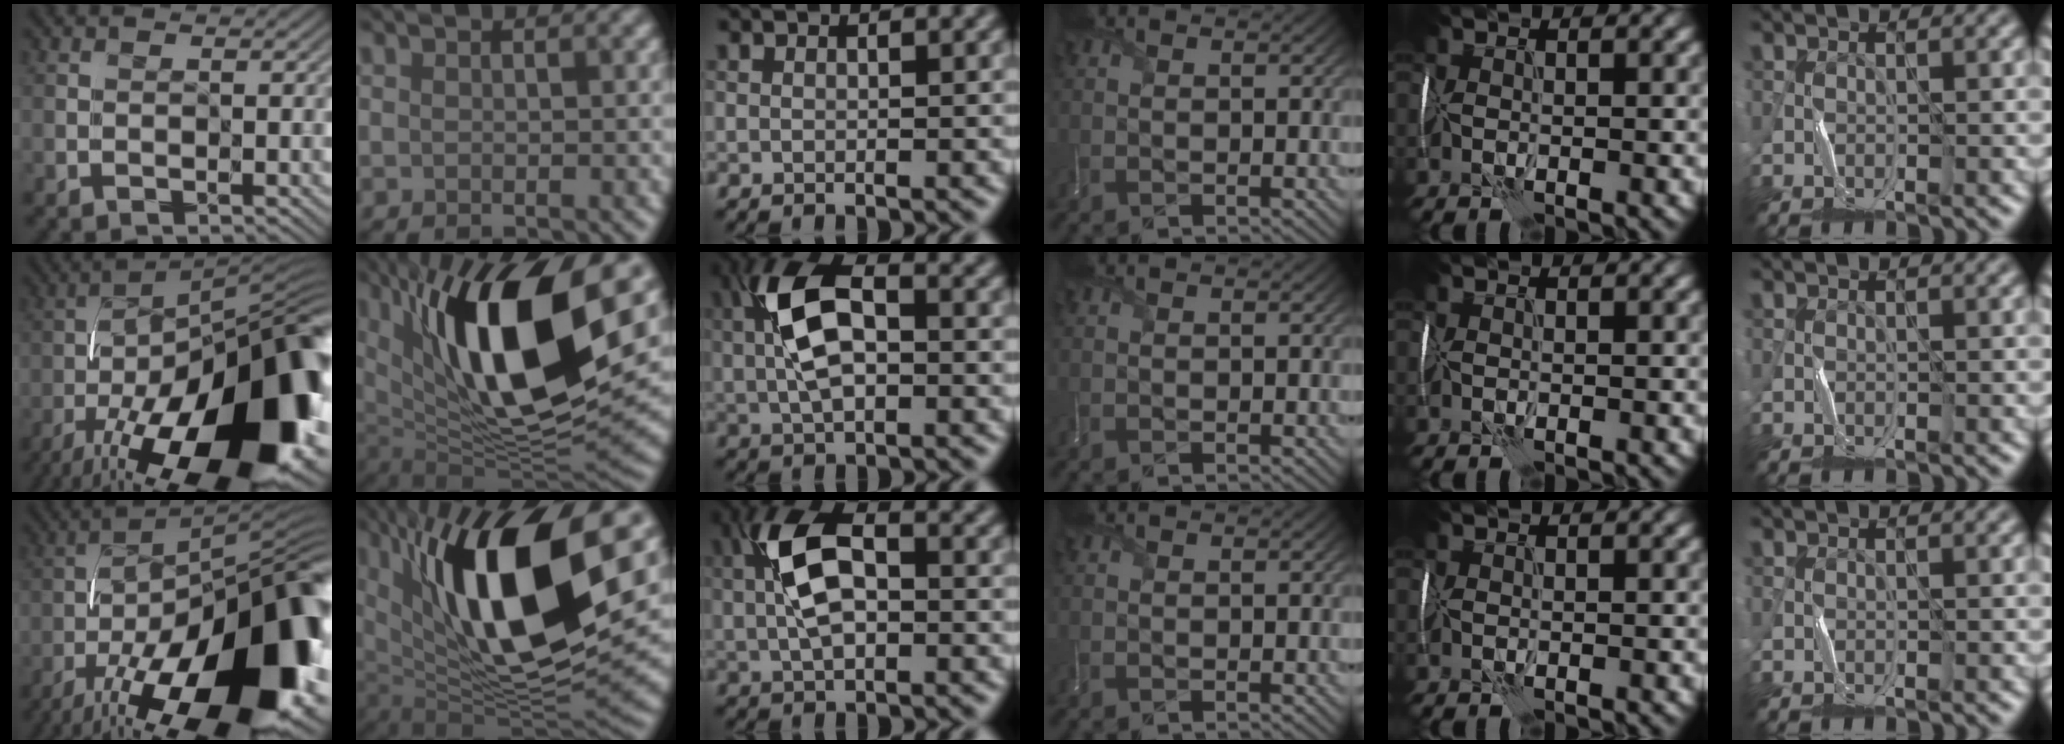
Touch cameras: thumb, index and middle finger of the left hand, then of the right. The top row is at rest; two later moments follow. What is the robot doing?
{"motion": "wrap", "object": "ribbon"}